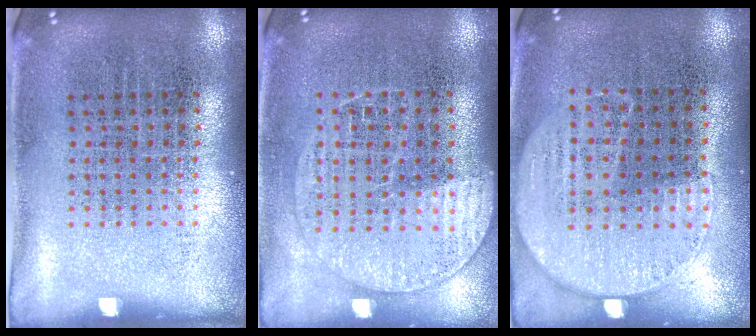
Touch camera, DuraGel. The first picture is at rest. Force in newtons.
{"total": 1.4, "press": 1.3, "slide": 0.5}
{"total": 1.2, "press": 1.0, "slide": 0.6}